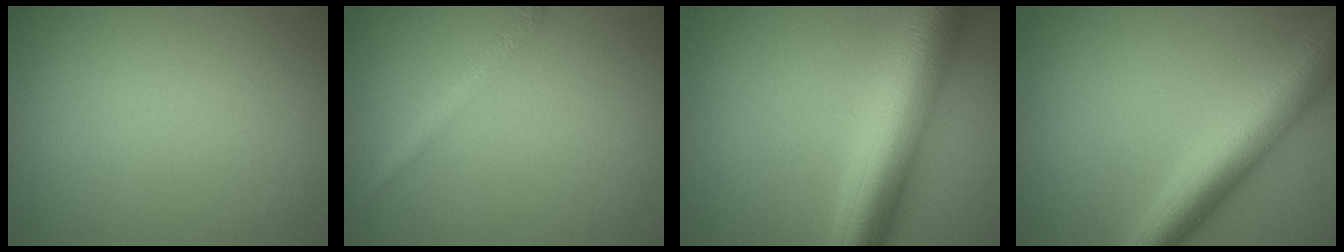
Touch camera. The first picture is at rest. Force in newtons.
{"total": 1.6, "press": 1.6, "slide": 0.0}
{"total": 9.3, "press": 9.3, "slide": 0.1}
{"total": 7.8, "press": 7.8, "slide": 0.2}